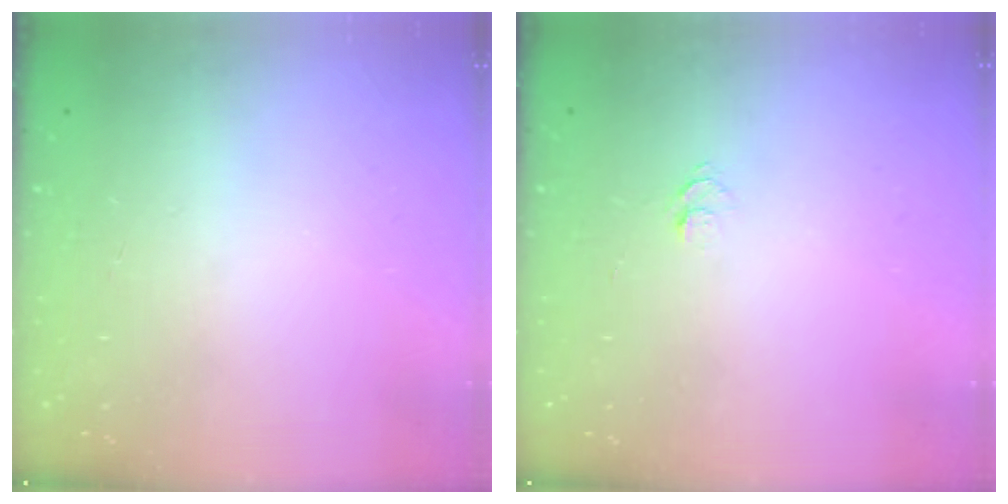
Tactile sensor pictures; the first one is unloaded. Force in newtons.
{"total": 4.7, "press": 4.6, "slide": 0.5}